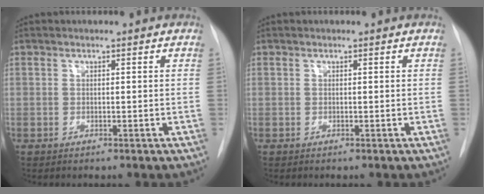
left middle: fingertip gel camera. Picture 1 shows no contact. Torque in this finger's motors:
{"motor_torque": [-0.06, -0.04, 0.05, -0.01]}